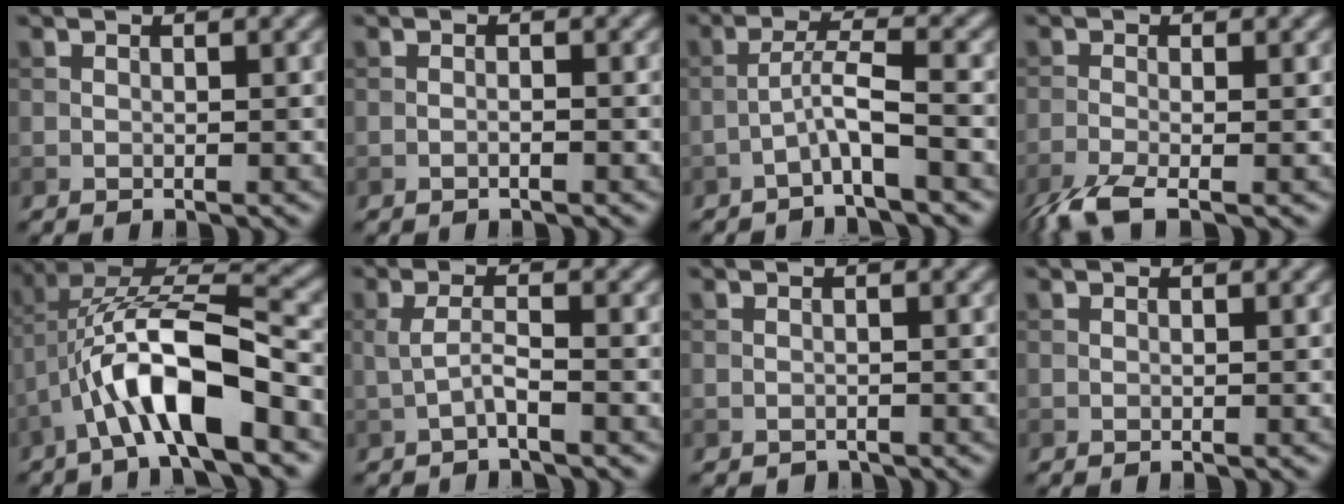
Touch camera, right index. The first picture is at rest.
{"total": 0.6, "force": [-0.4, 0.0, 0.5], "torque": [-0.010, 0.001, -0.009]}
{"total": 2.9, "force": [-1.7, 0.0, 2.4], "torque": [-0.048, 0.018, -0.039]}
{"total": 4.3, "force": [-2.8, 1.1, 3.0], "torque": [-0.068, -0.013, -0.066]}
{"total": 9.5, "force": [-3.6, 3.0, 8.3], "torque": [-0.155, 0.015, -0.063]}
{"total": 1.9, "force": [-0.6, 0.2, 1.8], "torque": [-0.040, 0.006, -0.017]}
{"total": 0.7, "force": [-0.6, 0.4, 0.0], "torque": [0.003, -0.005, -0.010]}
{"total": 0.0}